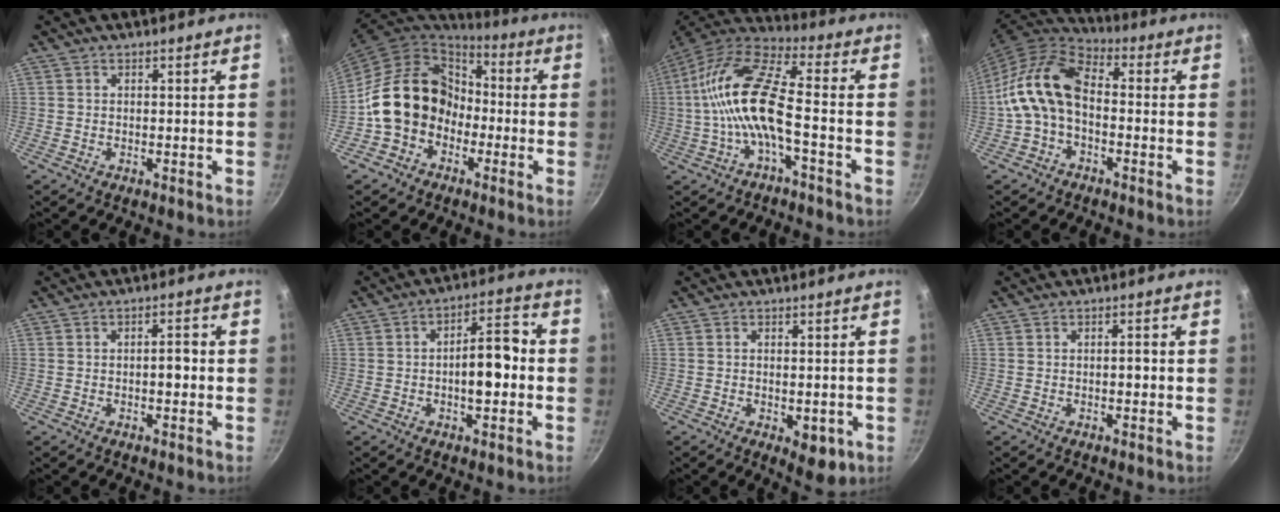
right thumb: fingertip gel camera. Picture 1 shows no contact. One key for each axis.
{"total": 16.1, "fx": -3.3, "fy": 13.1, "fz": 8.8, "tx": -0.119, "ty": 0.057, "tz": -0.069}
{"total": 15.7, "fx": -2.5, "fy": 5.3, "fz": 14.6, "tx": -0.298, "ty": 0.040, "tz": -0.062}
{"total": 12.7, "fx": -1.7, "fy": 8.0, "fz": 9.6, "tx": -0.174, "ty": 0.041, "tz": -0.049}
{"total": 3.1, "fx": -0.4, "fy": 1.3, "fz": 2.7, "tx": -0.035, "ty": 0.013, "tz": -0.007}
{"total": 9.3, "fx": -1.3, "fy": 4.1, "fz": 8.3, "tx": -0.106, "ty": 0.036, "tz": -0.023}
{"total": 5.6, "fx": -1.7, "fy": 2.8, "fz": 4.6, "tx": -0.050, "ty": -0.003, "tz": -0.016}
{"total": 1.8, "fx": -0.3, "fy": 0.8, "fz": 1.6, "tx": -0.022, "ty": 0.006, "tz": -0.004}